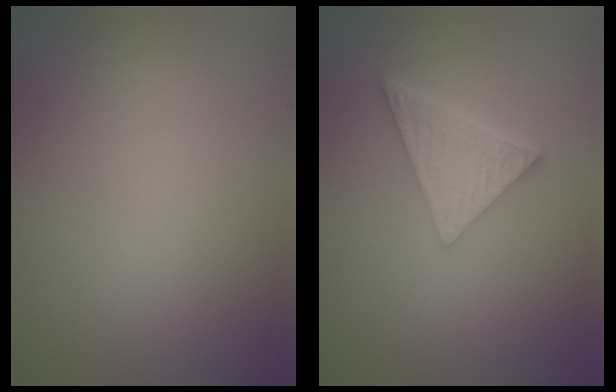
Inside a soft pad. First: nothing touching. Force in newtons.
{"total": 5.3, "press": 3.9, "slide": 3.6}